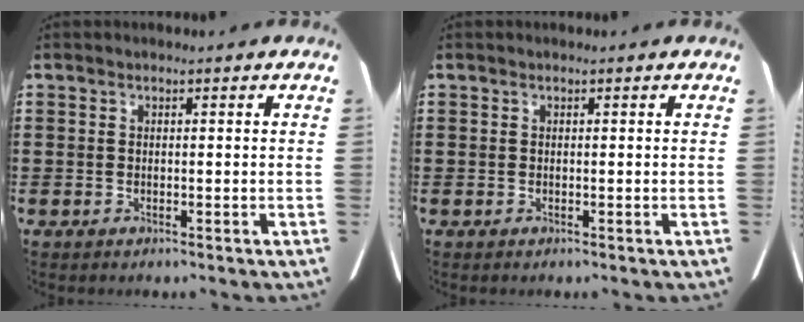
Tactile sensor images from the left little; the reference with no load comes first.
{"total": 0.0}